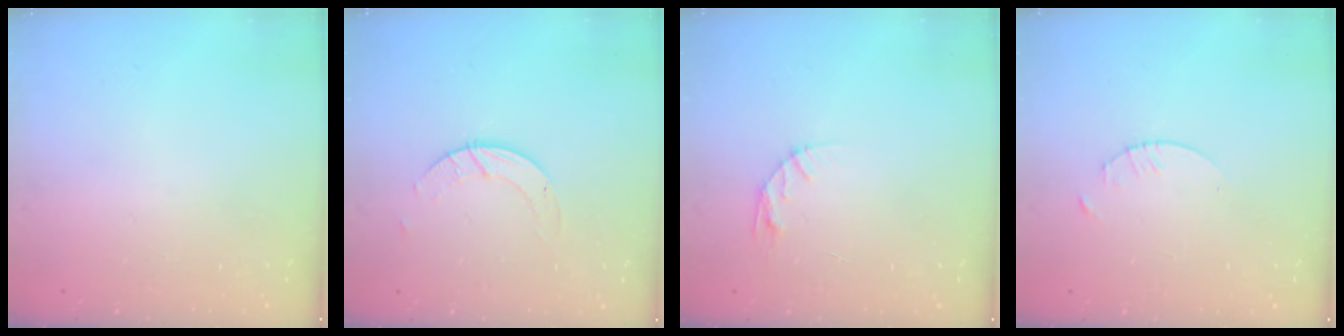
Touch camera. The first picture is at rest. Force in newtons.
{"total": 2.8, "press": 2.8, "slide": 0.3}
{"total": 5.3, "press": 5.3, "slide": 0.6}
{"total": 1.7, "press": 1.6, "slide": 0.2}